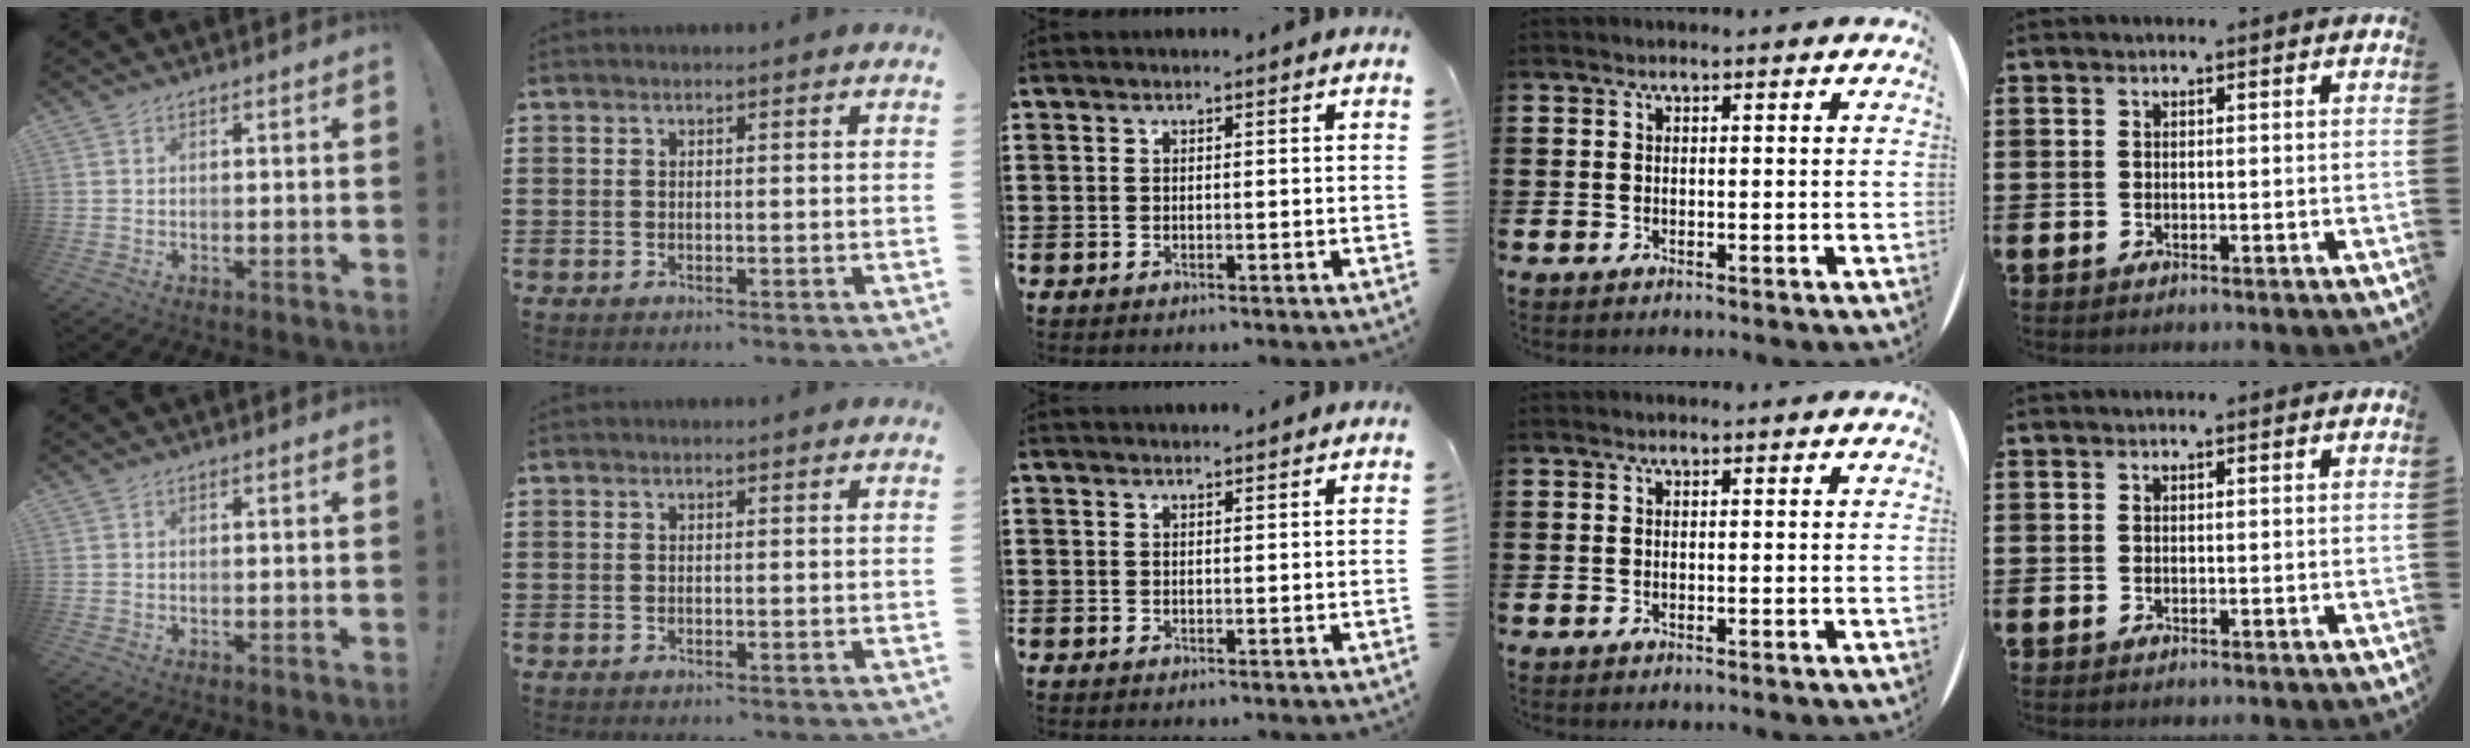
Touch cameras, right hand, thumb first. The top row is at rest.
{"middle": {"total": 0.7, "force": [0.7, 0.0, 0.0], "torque": [-0.002, -0.003, 0.014]}}